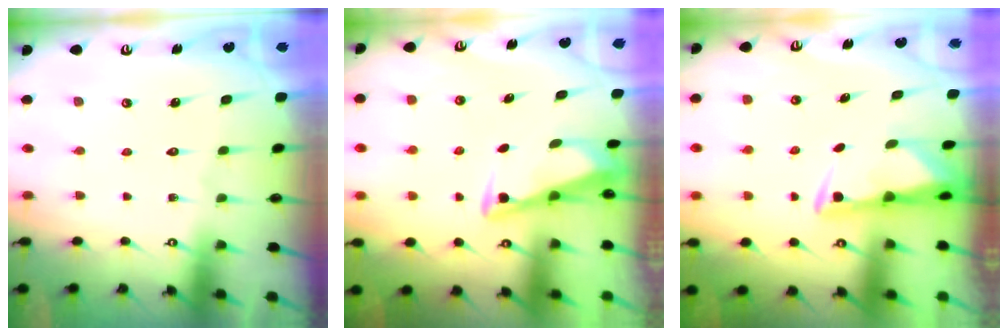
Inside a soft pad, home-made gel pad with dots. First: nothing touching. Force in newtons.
{"total": 3.4, "press": 3.3, "slide": 0.4}
{"total": 2.9, "press": 2.9, "slide": 0.6}